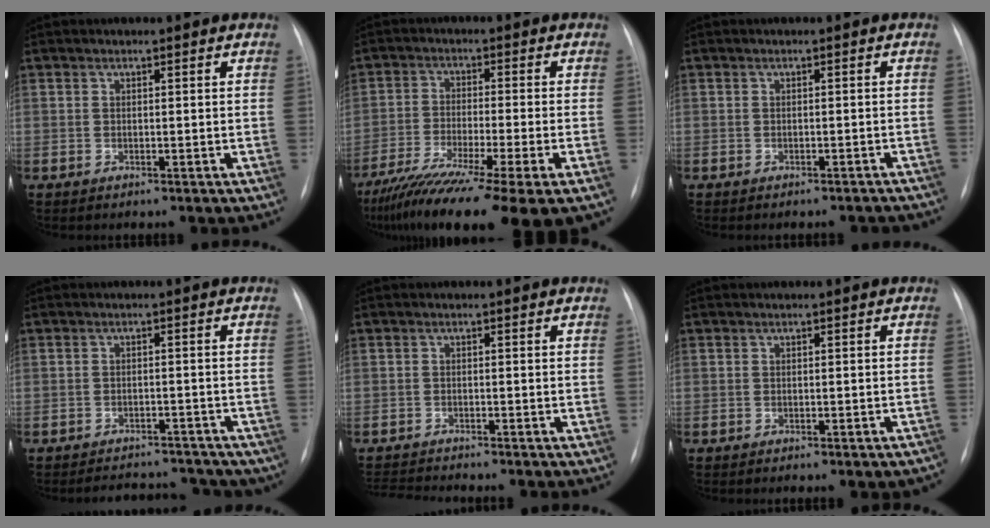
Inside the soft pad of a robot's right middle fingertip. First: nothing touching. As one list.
[{"total": 19.0, "force": [-13.3, 0.9, 13.5], "torque": [-0.205, -0.055, -0.214]}, {"total": 6.2, "force": [-5.4, 2.5, 1.6], "torque": [-0.013, 0.009, -0.051]}, {"total": 9.0, "force": [-8.2, 2.4, 3.1], "torque": [-0.038, 0.006, -0.088]}, {"total": 3.8, "force": [-3.7, -0.9, 0.6], "torque": [-0.017, -0.021, -0.061]}, {"total": 4.6, "force": [-3.7, 1.1, 2.6], "torque": [-0.022, 0.003, -0.040]}]